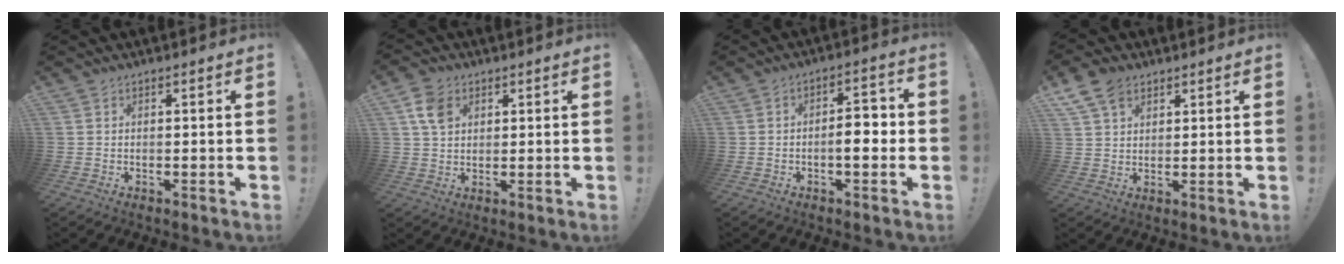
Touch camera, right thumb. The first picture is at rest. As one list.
[{"total": 7.1, "force": [2.9, 5.3, 3.9], "torque": [-0.063, 0.002, 0.059]}, {"total": 7.3, "force": [-1.3, 3.1, 6.5], "torque": [-0.089, 0.009, -0.026]}, {"total": 7.8, "force": [4.8, 5.0, 3.6], "torque": [-0.073, -0.013, 0.096]}]